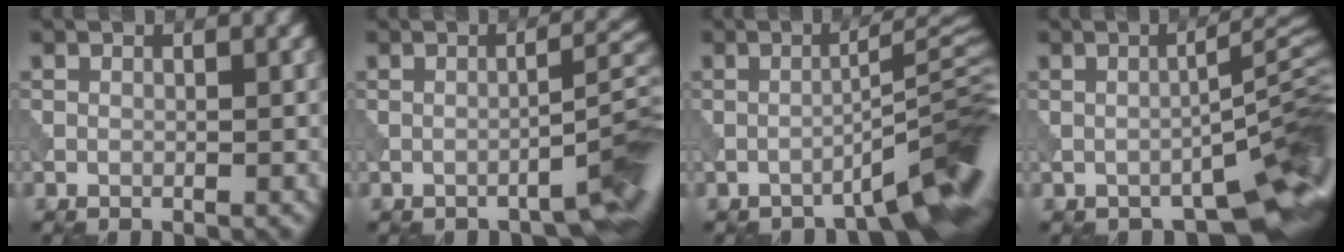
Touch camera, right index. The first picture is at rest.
{"total": 4.9, "force": [-3.4, 0.8, 3.5], "torque": [-0.032, 0.023, -0.055]}
{"total": 6.7, "force": [-4.4, 0.6, 5.0], "torque": [-0.062, 0.020, -0.072]}
{"total": 7.8, "force": [-4.4, 1.9, 6.1], "torque": [-0.073, -0.003, -0.065]}